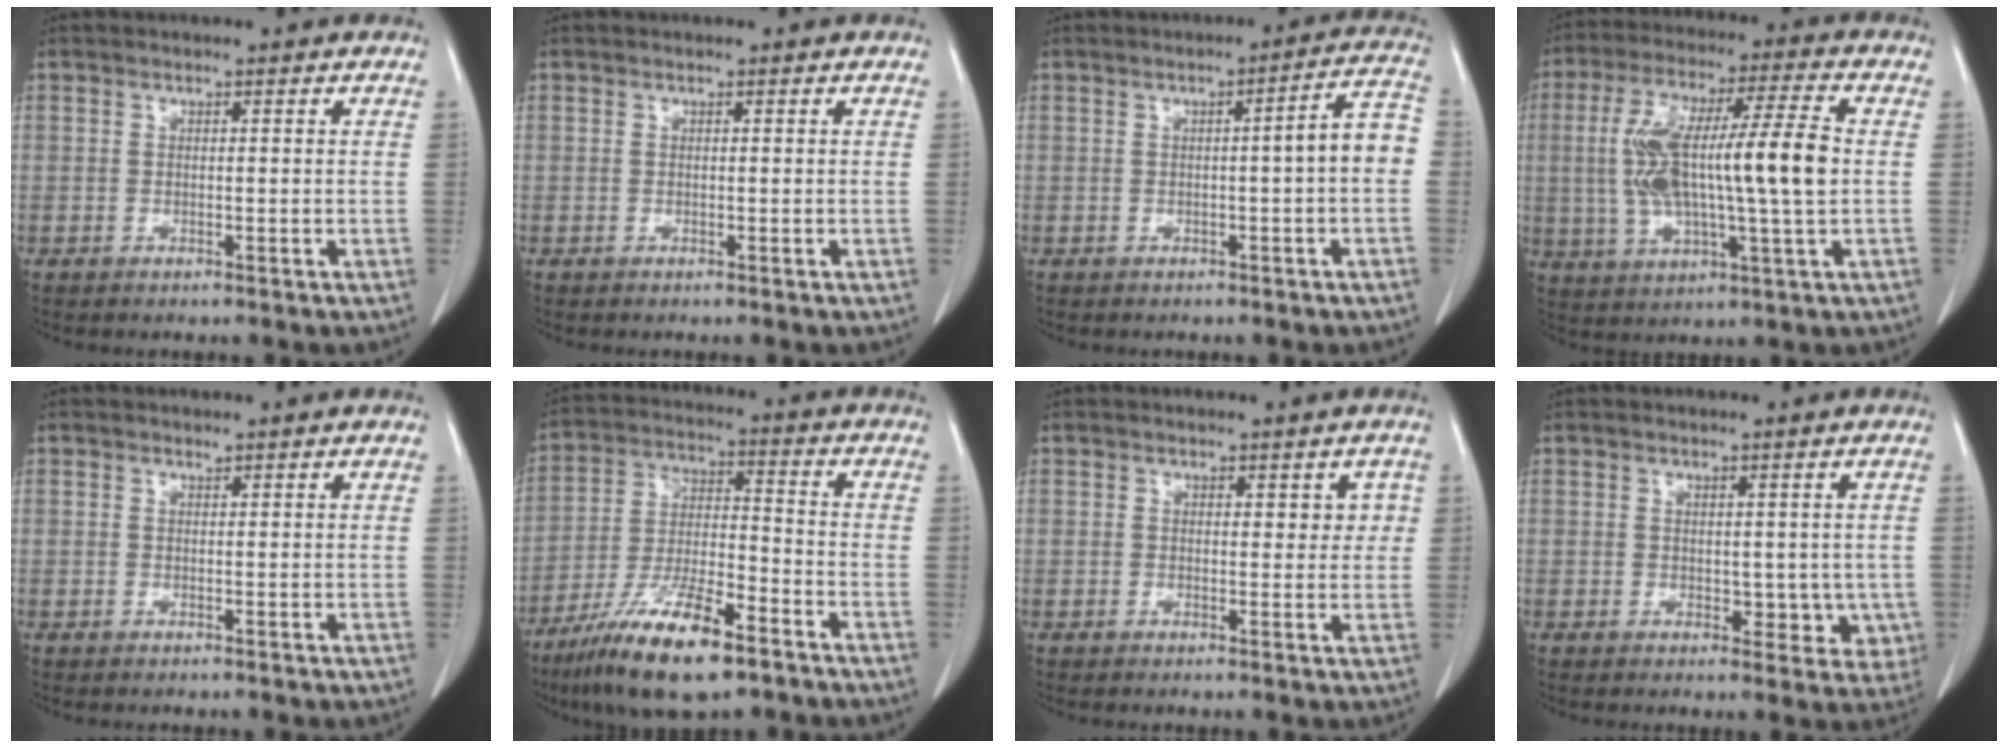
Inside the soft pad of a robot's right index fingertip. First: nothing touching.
{"total": 0.0}
{"total": 5.7, "force": [-0.6, 0.2, 5.7], "torque": [-0.070, 0.019, -0.010]}
{"total": 16.7, "force": [0.3, 2.0, 16.5], "torque": [-0.317, 0.019, 0.003]}
{"total": 0.0}
{"total": 14.7, "force": [-9.6, 3.0, 10.7], "torque": [-0.209, -0.024, -0.171]}
{"total": 2.6, "force": [0.9, 1.5, 1.9], "torque": [-0.014, 0.003, 0.011]}
{"total": 5.0, "force": [0.0, 3.4, 3.6], "torque": [-0.017, -0.003, 0.006]}